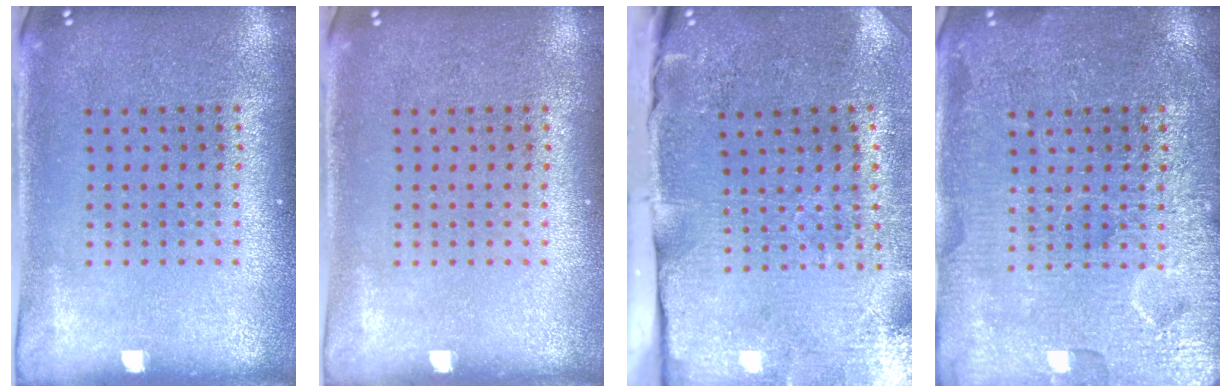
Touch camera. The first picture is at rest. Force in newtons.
{"total": 0.0}
{"total": 4.8, "press": 3.9, "slide": 2.8}
{"total": 3.7, "press": 3.7, "slide": 0.5}